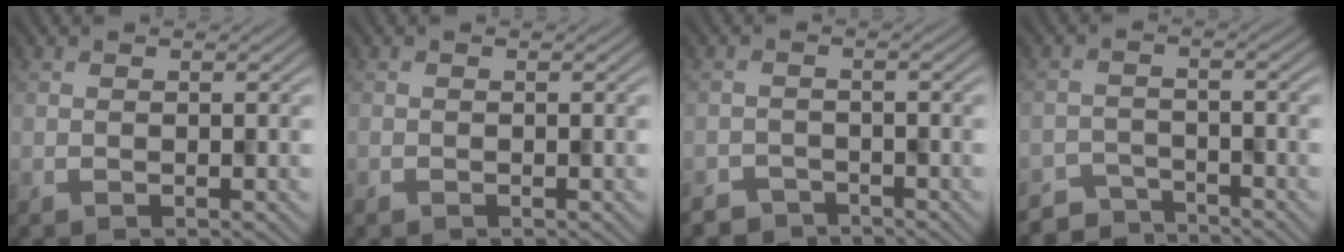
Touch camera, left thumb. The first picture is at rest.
{"total": 0.6, "force": [-0.5, 0.2, -0.2], "torque": [0.003, -0.004, -0.008]}
{"total": 2.9, "force": [-2.7, 1.0, -0.4], "torque": [0.011, -0.004, -0.043]}
{"total": 3.8, "force": [-3.6, 1.2, 0.1], "torque": [0.001, -0.008, -0.061]}